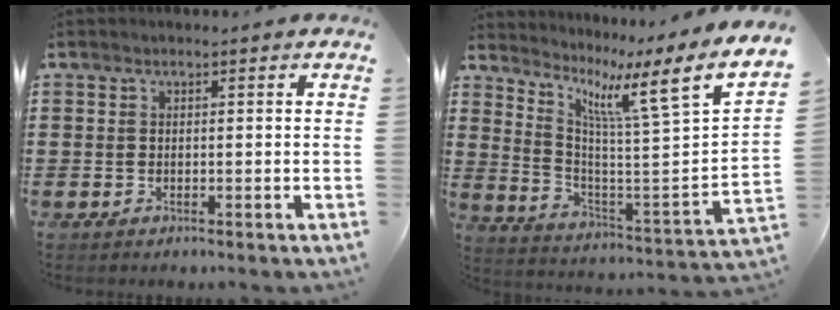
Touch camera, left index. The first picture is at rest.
{"total": 8.8, "force": [5.0, 0.1, 7.2], "torque": [-0.138, -0.059, 0.058]}